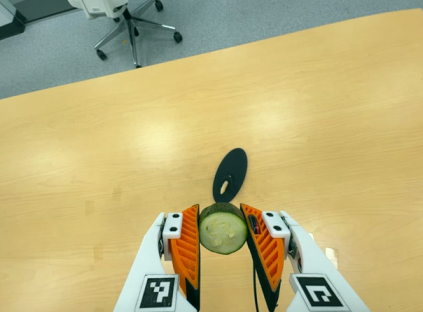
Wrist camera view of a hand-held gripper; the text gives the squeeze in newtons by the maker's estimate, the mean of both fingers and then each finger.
{"total": 9.1, "left": 7.9, "right": 10.3}